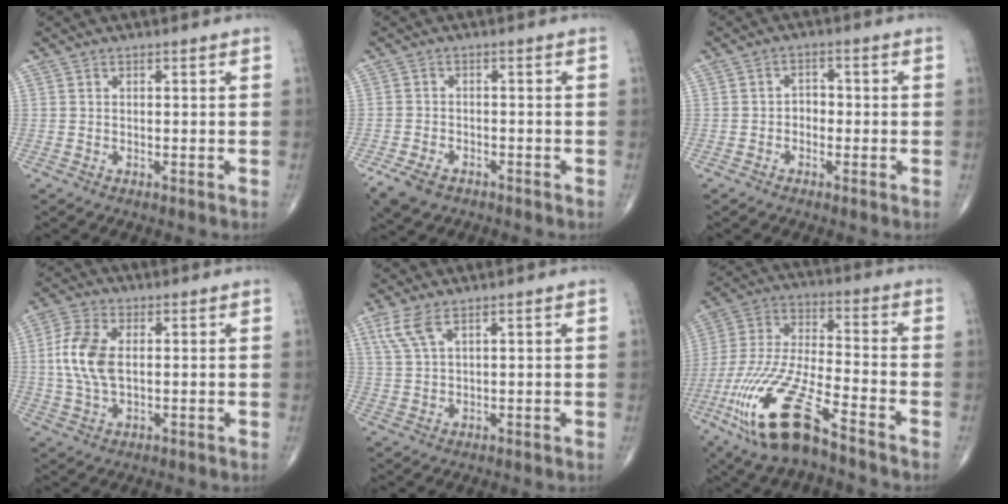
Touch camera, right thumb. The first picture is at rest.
{"total": 6.0, "force": [-3.7, 3.6, 3.0], "torque": [-0.063, 0.007, -0.061]}
{"total": 2.7, "force": [-0.6, 2.1, 1.6], "torque": [-0.003, 0.014, -0.019]}
{"total": 9.3, "force": [1.0, 5.1, 7.7], "torque": [-0.173, 0.004, 0.021]}
{"total": 4.7, "force": [2.7, 1.5, 3.5], "torque": [-0.086, 0.000, 0.066]}
{"total": 19.8, "force": [-11.5, 5.1, 15.3], "torque": [-0.353, 0.027, -0.217]}